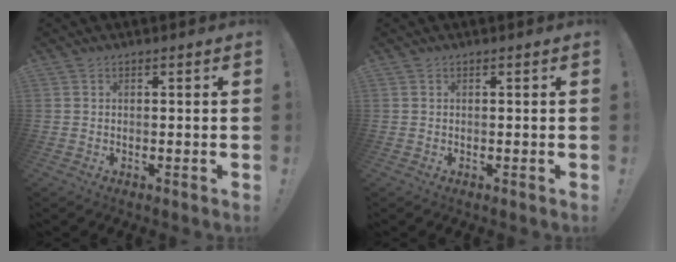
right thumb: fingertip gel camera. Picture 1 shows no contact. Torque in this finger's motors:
{"motor_torque": [-0.16, -0.03, -0.09, 0.09, 0.05]}